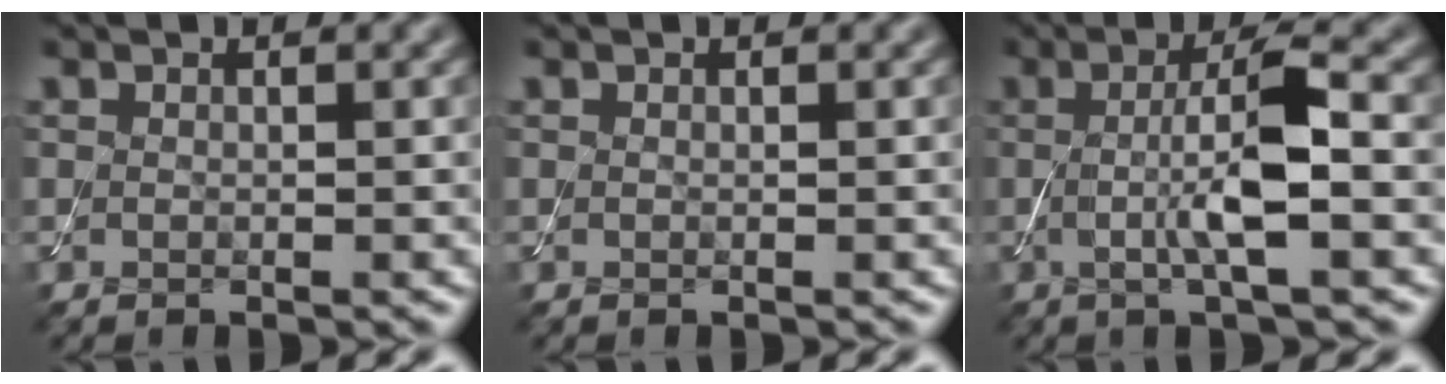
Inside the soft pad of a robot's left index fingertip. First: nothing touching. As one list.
[{"total": 0.0}, {"total": 5.1, "force": [-0.1, 0.8, 5.0], "torque": [-0.095, -0.001, -0.004]}]